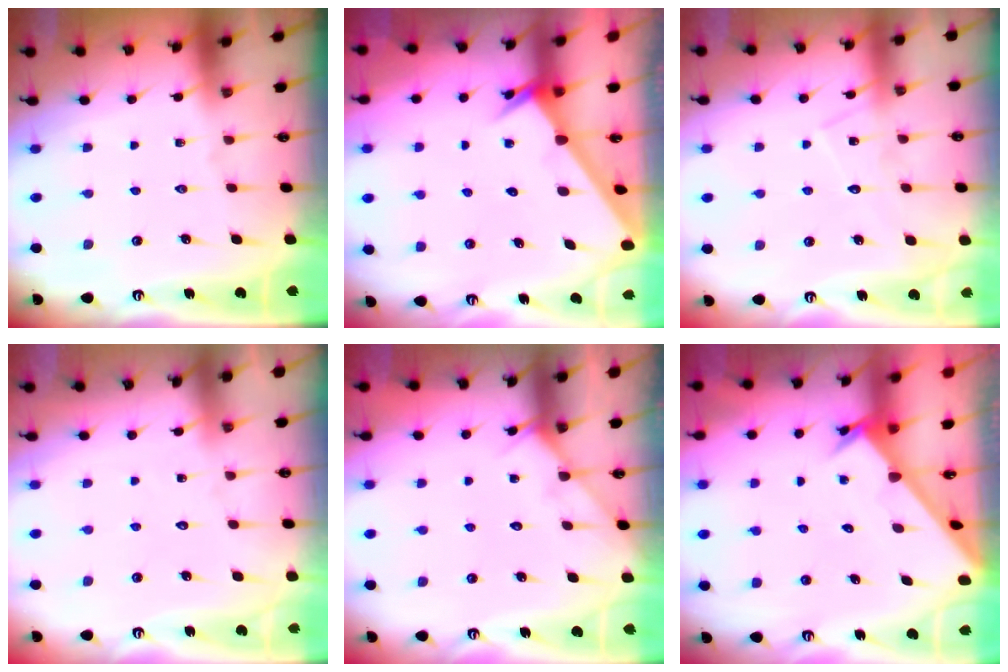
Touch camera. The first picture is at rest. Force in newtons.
{"total": 2.5, "press": 2.5, "slide": 0.1}
{"total": 8.7, "press": 8.7, "slide": 0.5}
{"total": 5.0, "press": 5.0, "slide": 0.4}
{"total": 5.2, "press": 5.2, "slide": 0.5}
{"total": 2.4, "press": 2.4, "slide": 0.2}